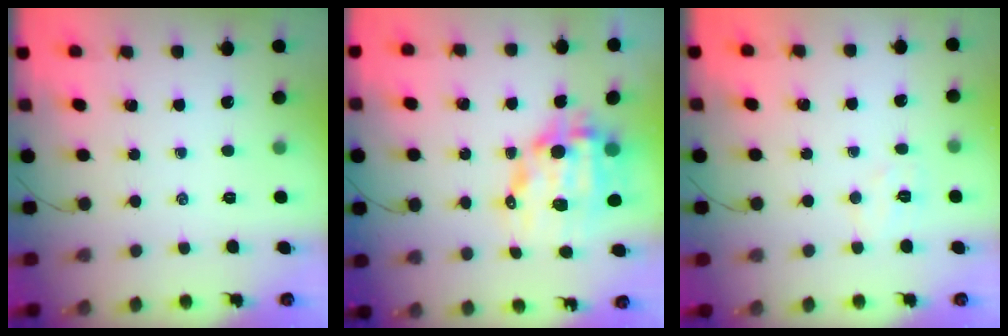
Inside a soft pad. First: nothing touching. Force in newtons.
{"total": 13.2, "press": 12.9, "slide": 2.9}
{"total": 4.8, "press": 4.7, "slide": 1.0}